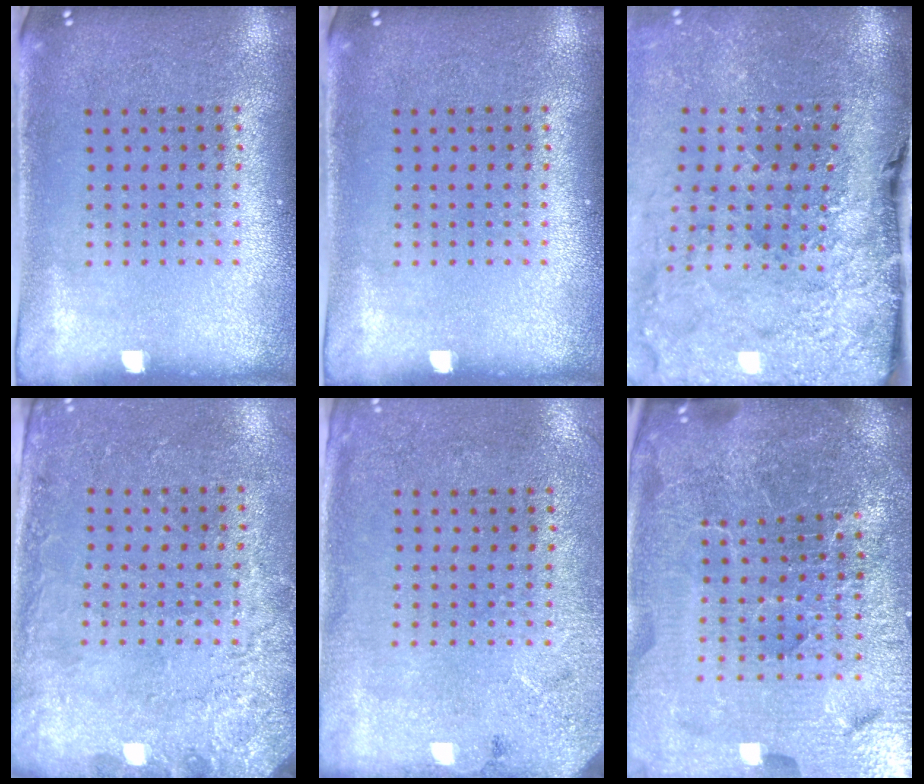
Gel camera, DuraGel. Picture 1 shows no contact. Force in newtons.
{"total": 0.0}
{"total": 4.6, "press": 3.6, "slide": 2.9}
{"total": 2.7, "press": 2.2, "slide": 1.5}
{"total": 2.6, "press": 2.1, "slide": 1.6}
{"total": 6.7, "press": 5.9, "slide": 3.2}